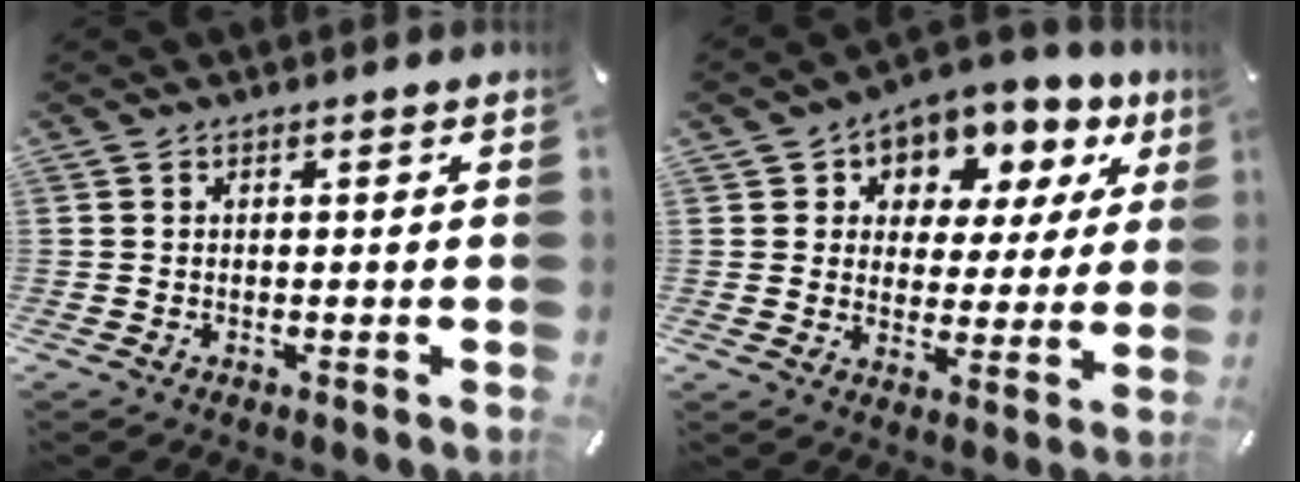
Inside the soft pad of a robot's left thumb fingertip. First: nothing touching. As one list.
[{"total": 8.5, "force": [4.6, 6.5, 3.0], "torque": [-0.052, -0.035, 0.081]}]